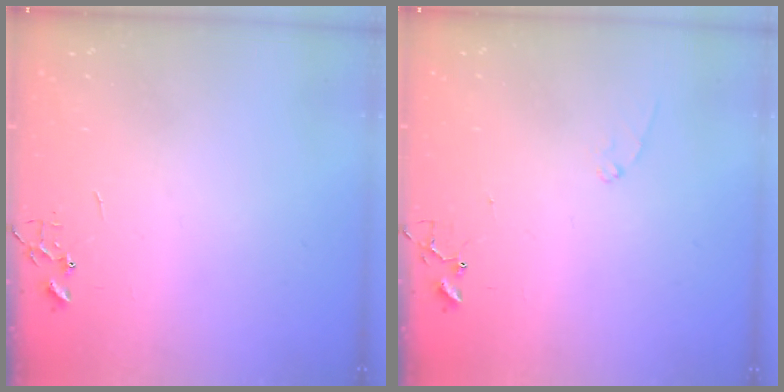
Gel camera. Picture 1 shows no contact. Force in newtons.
{"total": 6.8, "press": 6.8, "slide": 0.7}